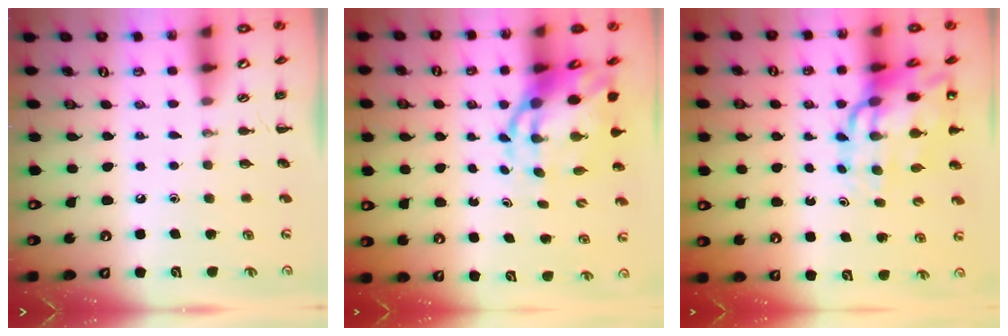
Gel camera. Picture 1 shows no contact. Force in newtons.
{"total": 7.7, "press": 7.5, "slide": 2.1}
{"total": 15.0, "press": 14.4, "slide": 4.1}